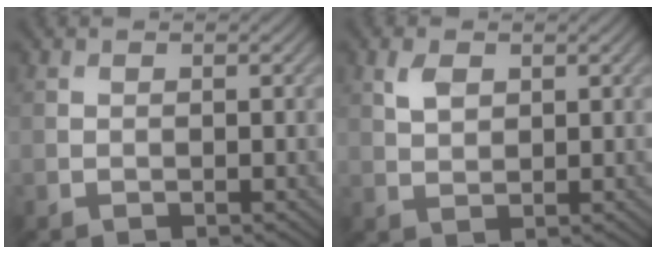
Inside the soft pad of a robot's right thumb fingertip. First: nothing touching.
{"total": 2.6, "force": [1.2, 1.5, 1.7], "torque": [-0.041, 0.001, 0.025]}